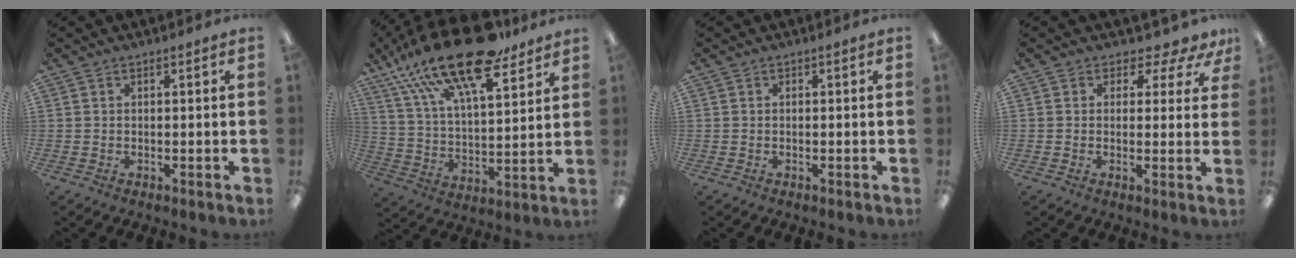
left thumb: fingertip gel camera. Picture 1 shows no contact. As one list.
[{"total": 22.5, "force": [16.1, 7.6, 13.8], "torque": [-0.243, -0.090, 0.277]}, {"total": 0.0}, {"total": 4.0, "force": [2.6, 2.5, 1.7], "torque": [-0.021, -0.018, 0.042]}]